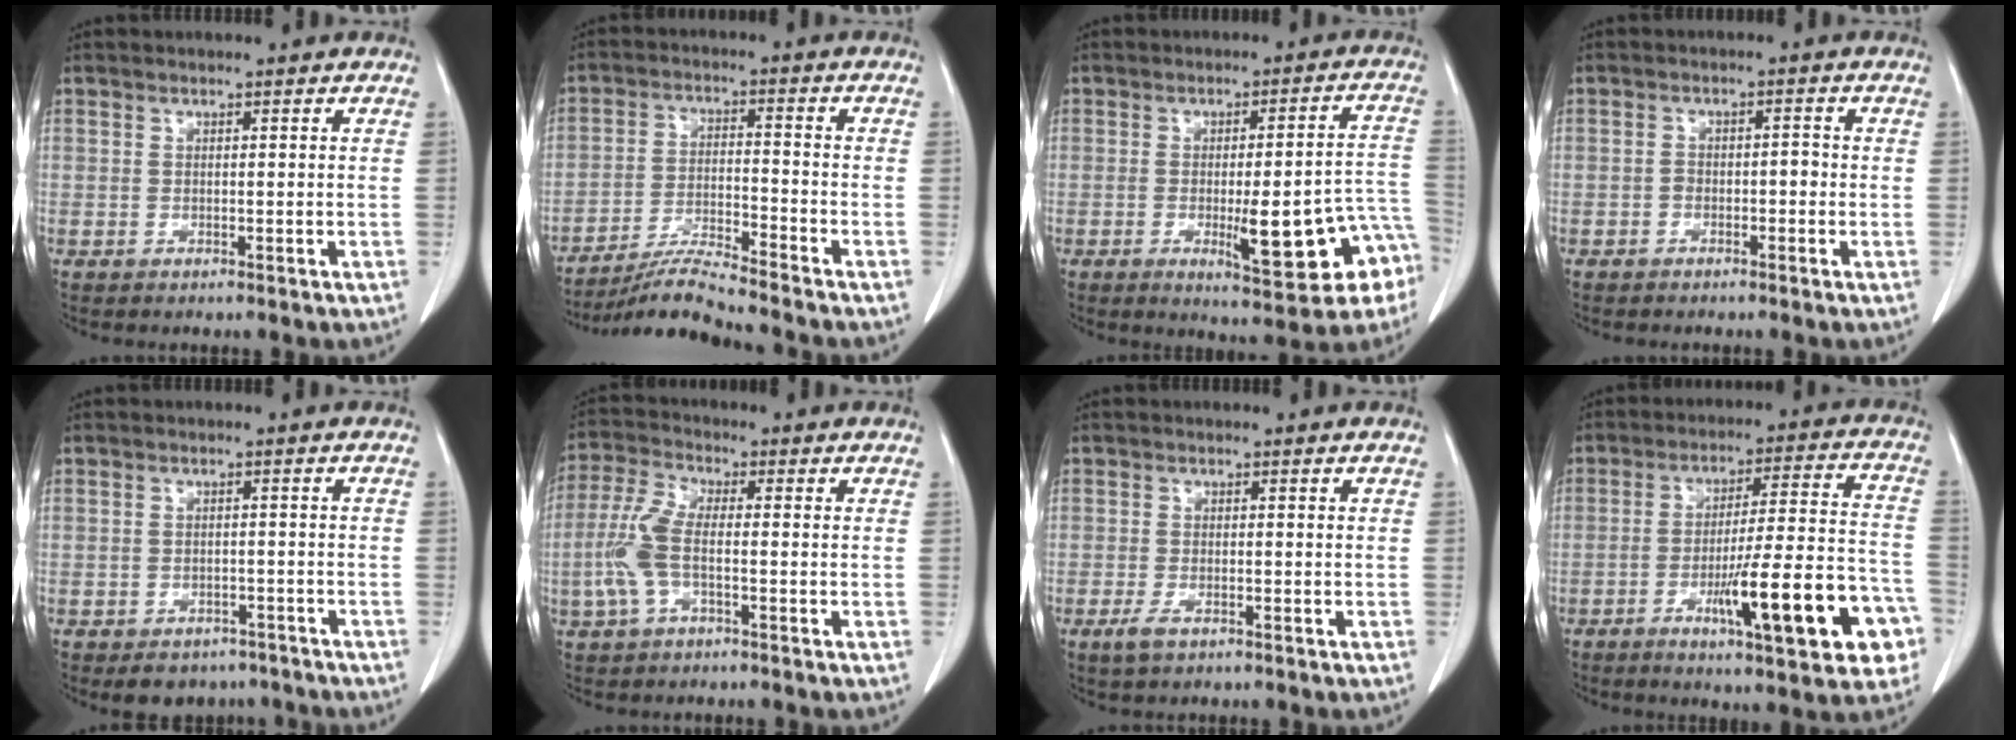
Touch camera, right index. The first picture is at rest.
{"total": 8.0, "force": [-7.5, -1.6, 2.3], "torque": [-0.043, -0.015, -0.137]}
{"total": 14.3, "force": [-5.1, 2.4, 13.1], "torque": [-0.114, 0.023, -0.053]}
{"total": 2.1, "force": [-0.8, 1.1, 1.5], "torque": [-0.021, 0.011, -0.011]}
{"total": 5.7, "force": [-4.6, 3.3, 0.7], "torque": [0.008, 0.014, -0.060]}
{"total": 8.7, "force": [-2.5, 1.3, 8.2], "torque": [-0.206, 0.011, -0.059]}
{"total": 2.1, "force": [-1.2, 0.8, 1.6], "torque": [-0.037, -0.002, -0.019]}
{"total": 17.3, "force": [-6.9, 2.2, 15.7], "torque": [-0.195, 0.017, -0.090]}